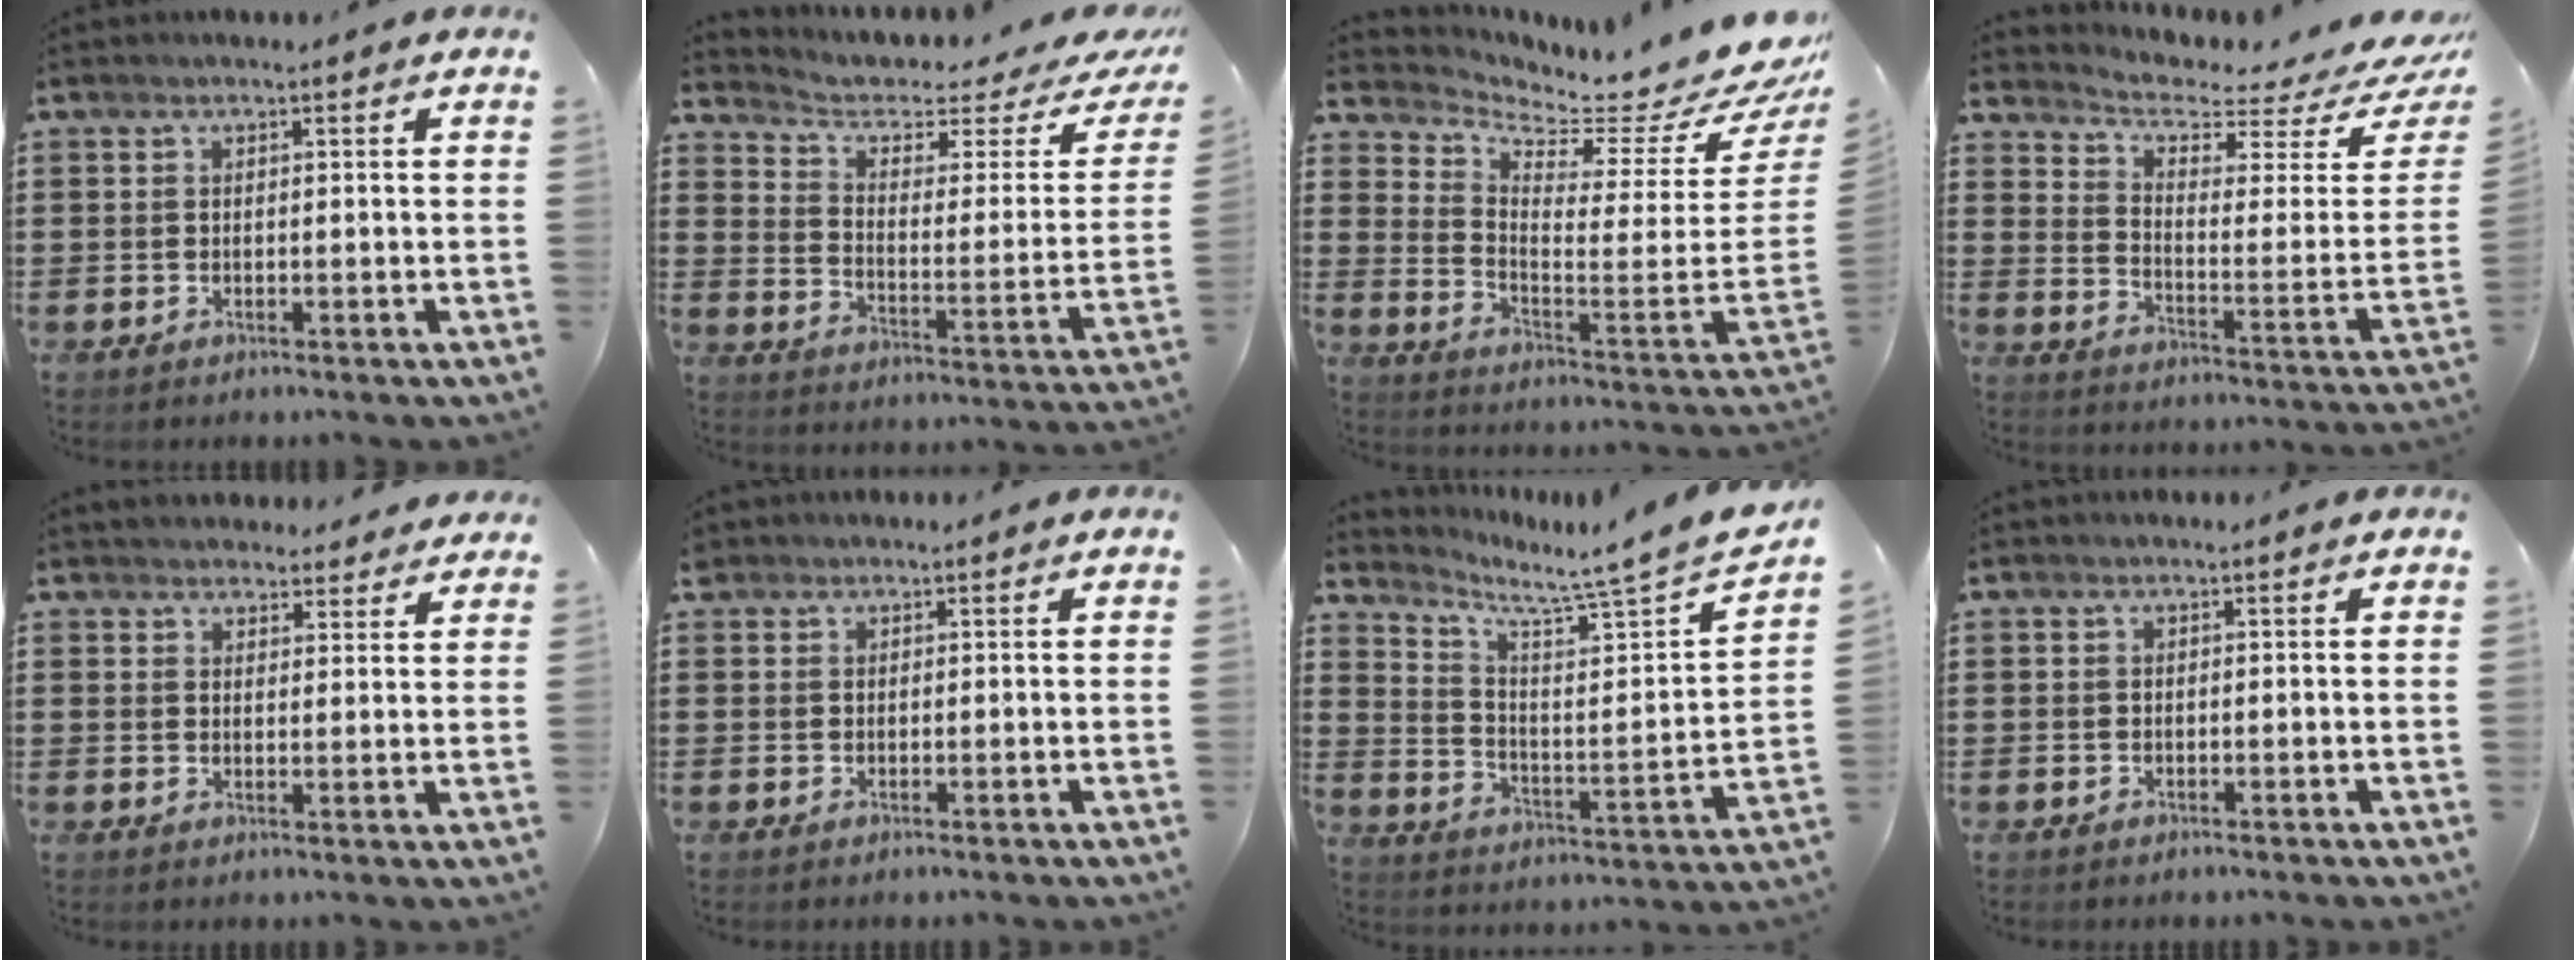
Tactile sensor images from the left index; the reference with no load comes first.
{"total": 3.8, "force": [2.3, 1.6, 2.6], "torque": [-0.065, -0.016, 0.032]}
{"total": 3.9, "force": [3.7, 0.1, 1.1], "torque": [-0.035, -0.069, 0.052]}
{"total": 4.6, "force": [3.9, 1.2, 2.1], "torque": [-0.058, -0.042, 0.062]}
{"total": 3.4, "force": [3.3, 0.7, -0.2], "torque": [0.001, -0.013, 0.062]}
{"total": 1.1, "force": [0.9, 0.5, 0.1], "torque": [-0.005, 0.002, 0.018]}
{"total": 5.0, "force": [4.4, -1.1, 2.3], "torque": [-0.066, -0.053, 0.059]}
{"total": 0.0}